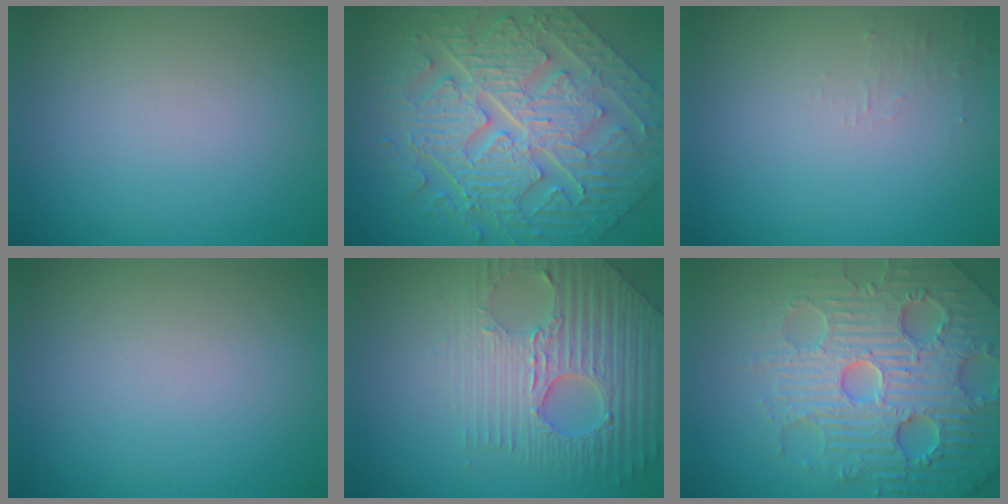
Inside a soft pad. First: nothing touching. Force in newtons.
{"total": 11.0, "press": 7.8, "slide": 7.8}
{"total": 0.9, "press": 0.9, "slide": 0.1}
{"total": 0.0}
{"total": 7.0, "press": 5.2, "slide": 4.7}
{"total": 7.8, "press": 7.6, "slide": 1.8}